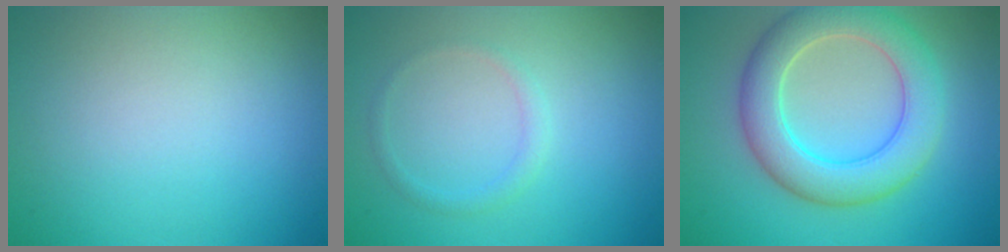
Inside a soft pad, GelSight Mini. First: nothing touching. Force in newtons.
{"total": 1.2, "press": 1.2, "slide": 0.0}
{"total": 6.6, "press": 6.6, "slide": 0.3}